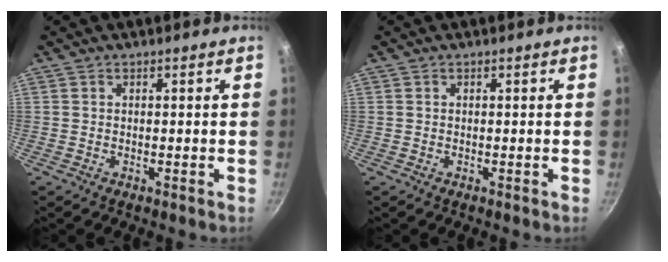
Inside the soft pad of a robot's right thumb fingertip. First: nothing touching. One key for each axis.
{"total": 0.0}